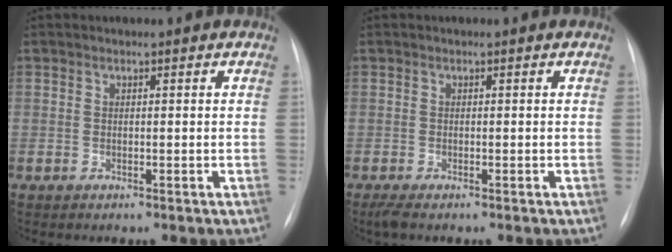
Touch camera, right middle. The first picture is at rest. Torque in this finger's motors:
{"motor_torque": [0.43, -0.49, 0.04, 0.02]}